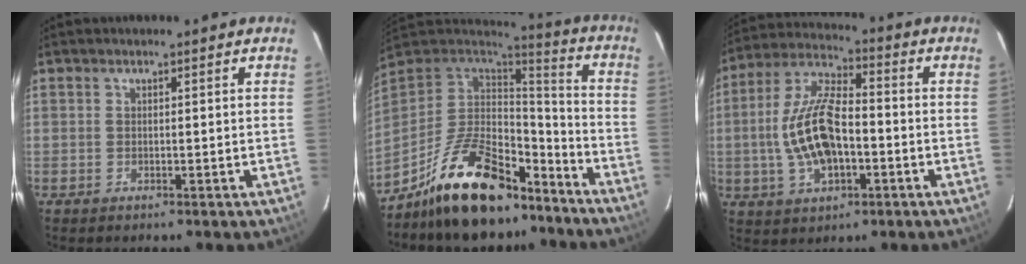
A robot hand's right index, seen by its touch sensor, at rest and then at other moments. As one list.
[{"total": 22.4, "force": [-15.6, 9.7, 12.9], "torque": [-0.249, 0.015, -0.245]}, {"total": 14.6, "force": [-2.5, 6.7, 12.7], "torque": [-0.268, 0.008, -0.043]}]